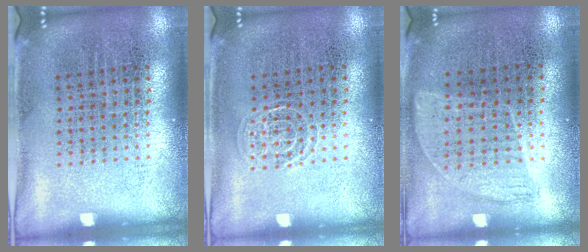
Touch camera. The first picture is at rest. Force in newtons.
{"total": 1.3, "press": 1.3, "slide": 0.2}
{"total": 0.9, "press": 0.8, "slide": 0.5}